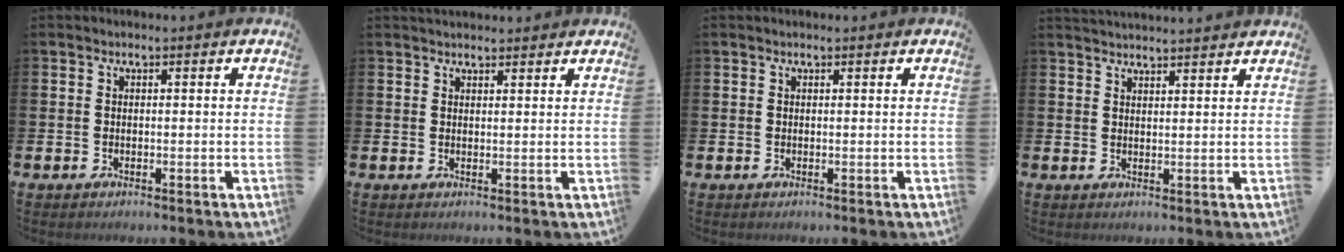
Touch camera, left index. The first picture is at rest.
{"total": 1.9, "force": [1.8, 0.5, 0.1], "torque": [0.006, -0.006, 0.032]}
{"total": 0.0}
{"total": 2.7, "force": [2.7, 0.0, 0.0], "torque": [-0.004, -0.012, 0.050]}